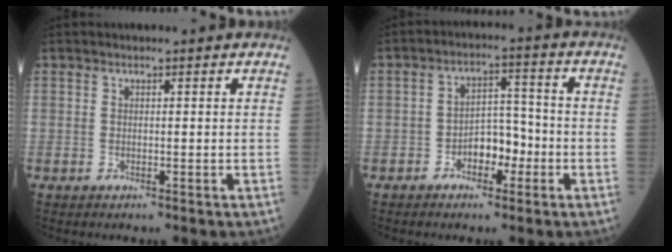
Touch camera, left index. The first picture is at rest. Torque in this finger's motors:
{"motor_torque": [0.16, -0.08, 0.08, 0.03]}